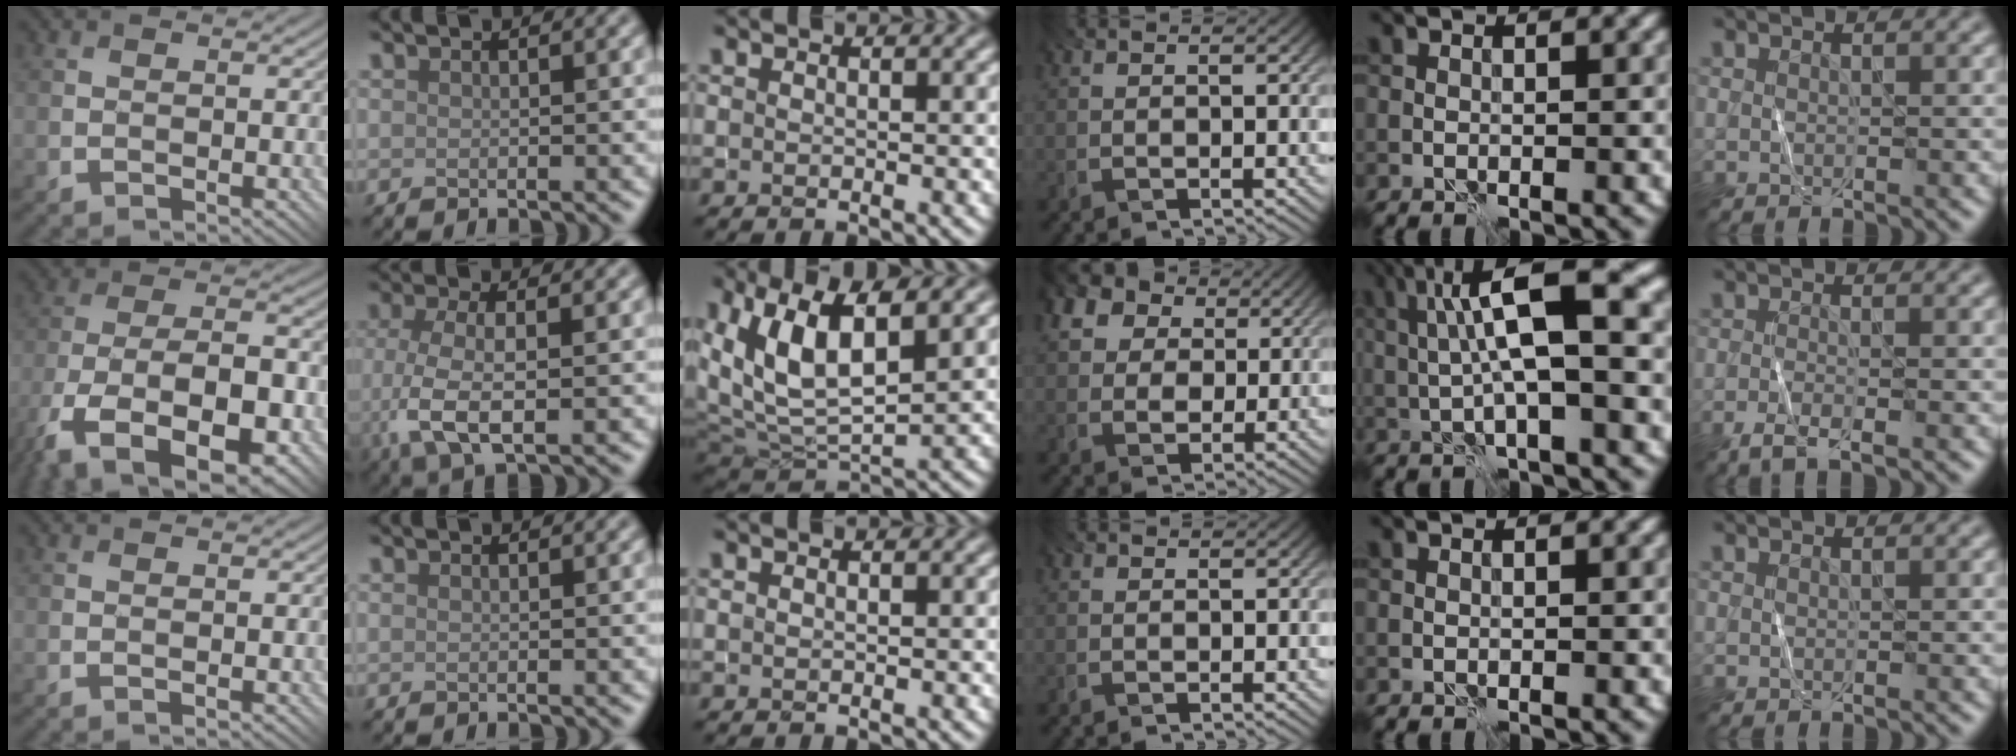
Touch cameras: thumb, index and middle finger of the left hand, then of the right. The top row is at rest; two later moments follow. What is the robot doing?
{"motion": "fold", "object": "shorts"}